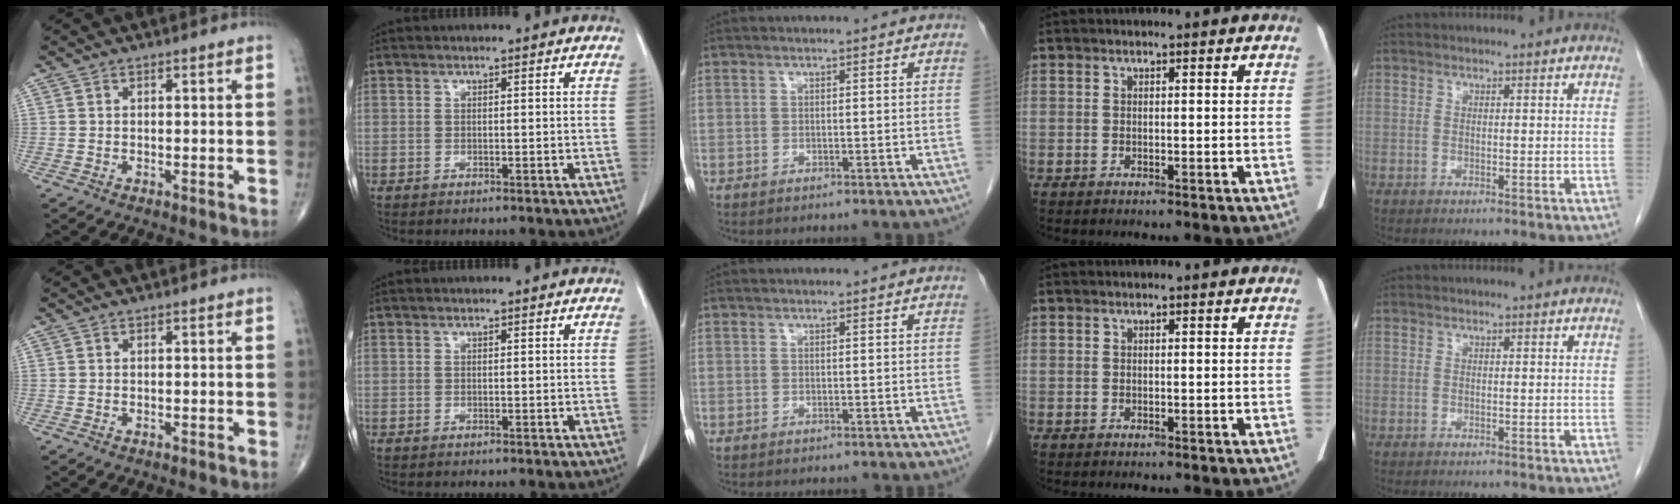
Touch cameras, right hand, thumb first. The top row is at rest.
{}